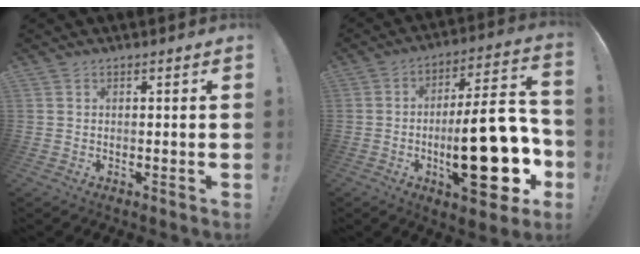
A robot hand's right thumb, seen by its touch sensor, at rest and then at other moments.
{"total": 26.6, "force": [-5.9, 9.4, 24.1], "torque": [-0.366, 0.027, -0.085]}